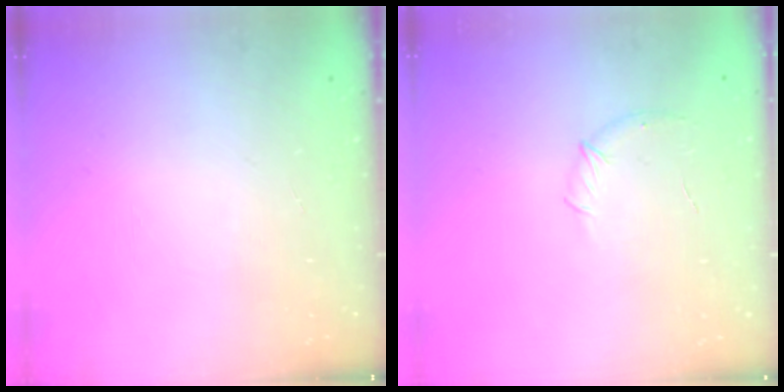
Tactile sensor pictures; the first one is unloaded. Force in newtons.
{"total": 6.2, "press": 6.0, "slide": 1.6}